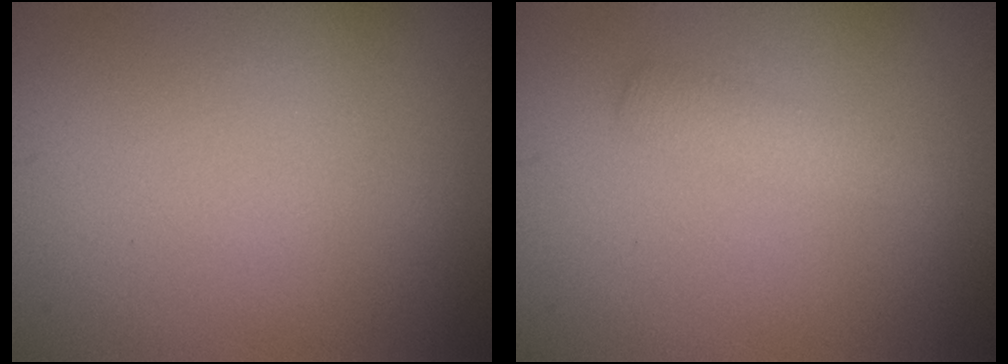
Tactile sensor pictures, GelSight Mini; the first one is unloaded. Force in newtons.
{"total": 1.7, "press": 1.7, "slide": 0.1}